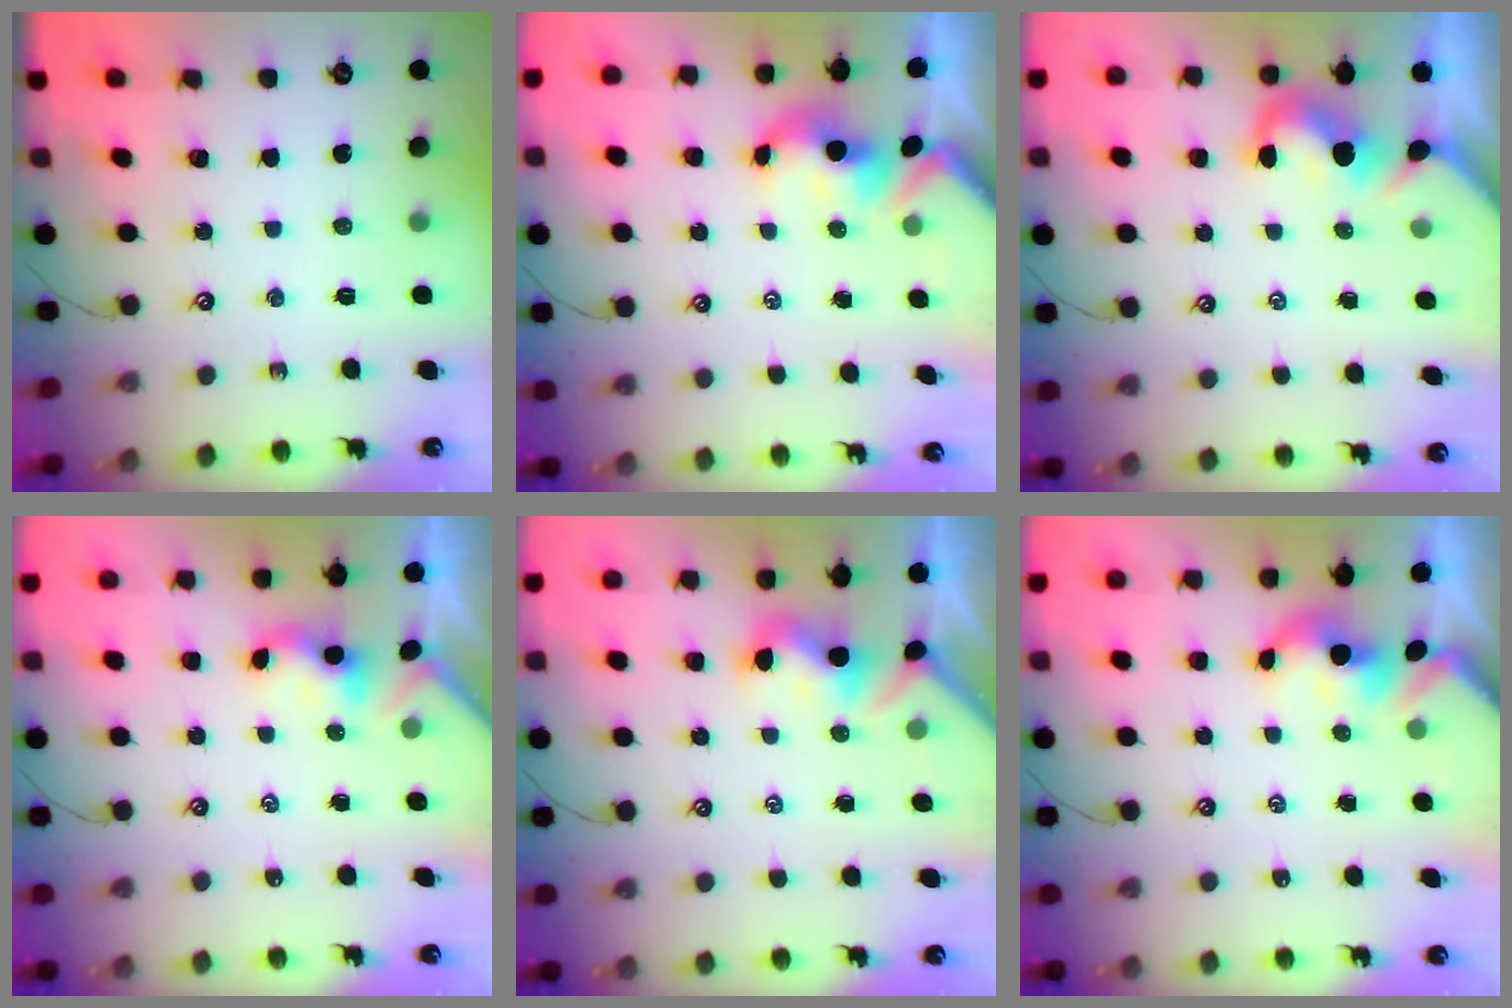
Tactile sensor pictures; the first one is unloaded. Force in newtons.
{"total": 2.2, "press": 2.1, "slide": 0.7}
{"total": 0.0}
{"total": 1.1, "press": 1.0, "slide": 0.3}
{"total": 1.0, "press": 0.7, "slide": 0.6}
{"total": 1.7, "press": 1.6, "slide": 0.2}